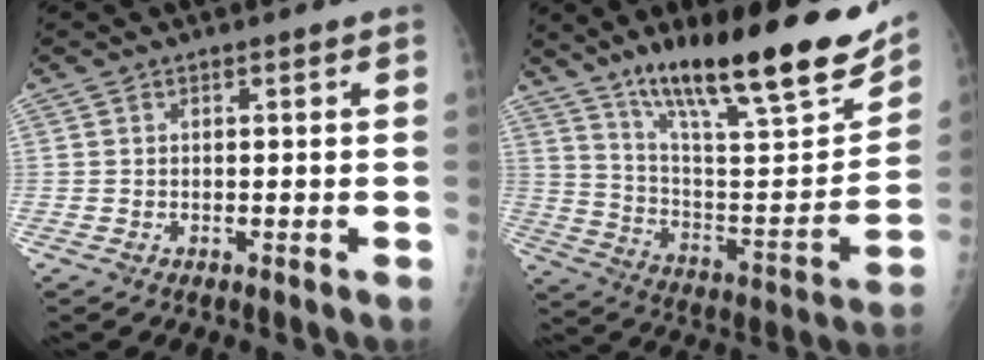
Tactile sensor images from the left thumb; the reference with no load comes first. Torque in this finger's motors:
{"motor_torque": [0.35, 0.25, 1.43, -1.34, 0.13]}